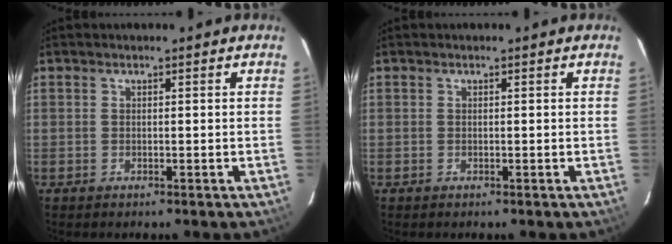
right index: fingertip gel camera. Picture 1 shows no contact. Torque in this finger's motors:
{"motor_torque": [-0.01, 0.00, 0.01, 0.00]}